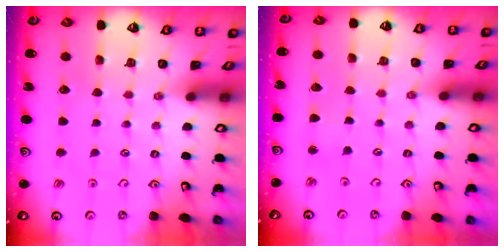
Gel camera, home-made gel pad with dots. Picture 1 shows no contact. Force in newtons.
{"total": 1.6, "press": 1.5, "slide": 0.2}